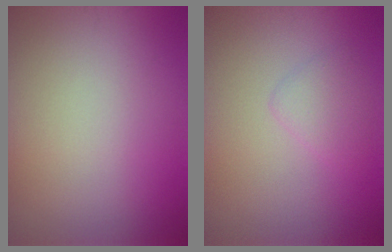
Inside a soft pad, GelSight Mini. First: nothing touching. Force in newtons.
{"total": 1.7, "press": 1.7, "slide": 0.1}